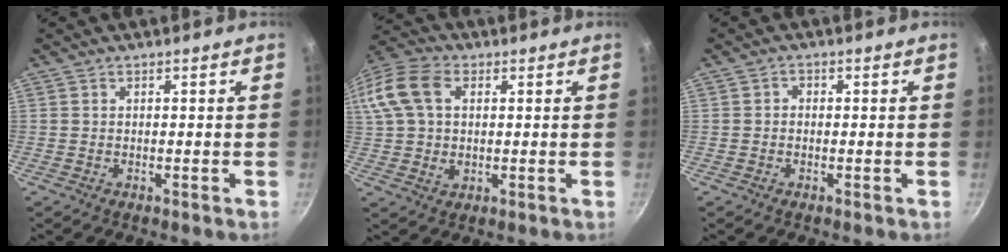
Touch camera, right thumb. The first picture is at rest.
{"total": 16.9, "force": [4.3, 11.6, 11.5], "torque": [-0.260, 0.028, 0.072]}
{"total": 1.2, "force": [-0.2, 1.0, 0.6], "torque": [-0.008, 0.006, -0.006]}